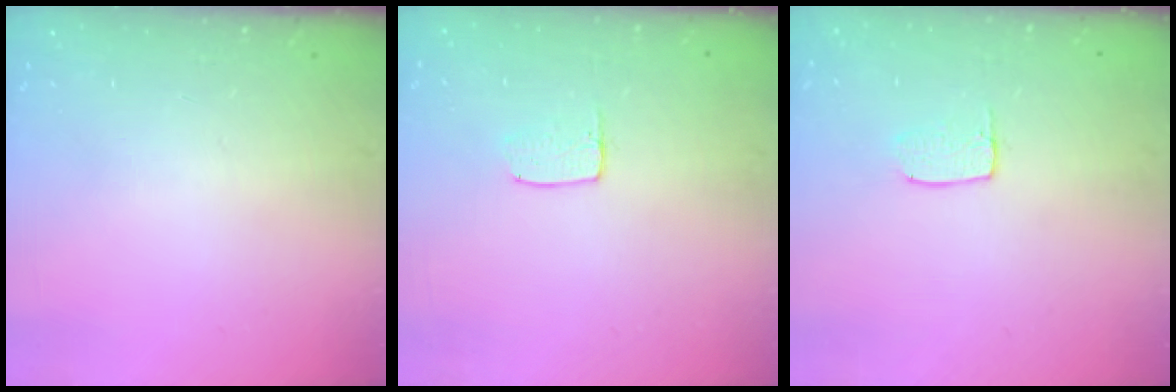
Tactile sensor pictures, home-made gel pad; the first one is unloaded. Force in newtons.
{"total": 3.4, "press": 3.3, "slide": 0.3}
{"total": 3.8, "press": 3.8, "slide": 0.2}